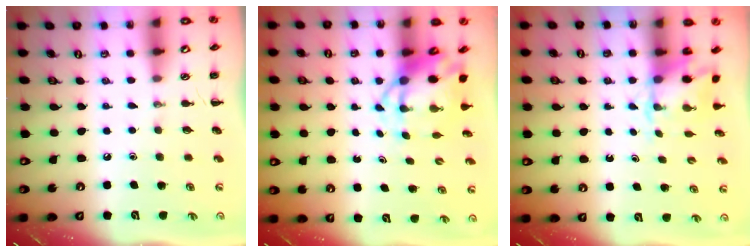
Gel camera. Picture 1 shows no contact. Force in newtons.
{"total": 5.4, "press": 5.1, "slide": 1.7}
{"total": 4.5, "press": 4.5, "slide": 0.3}